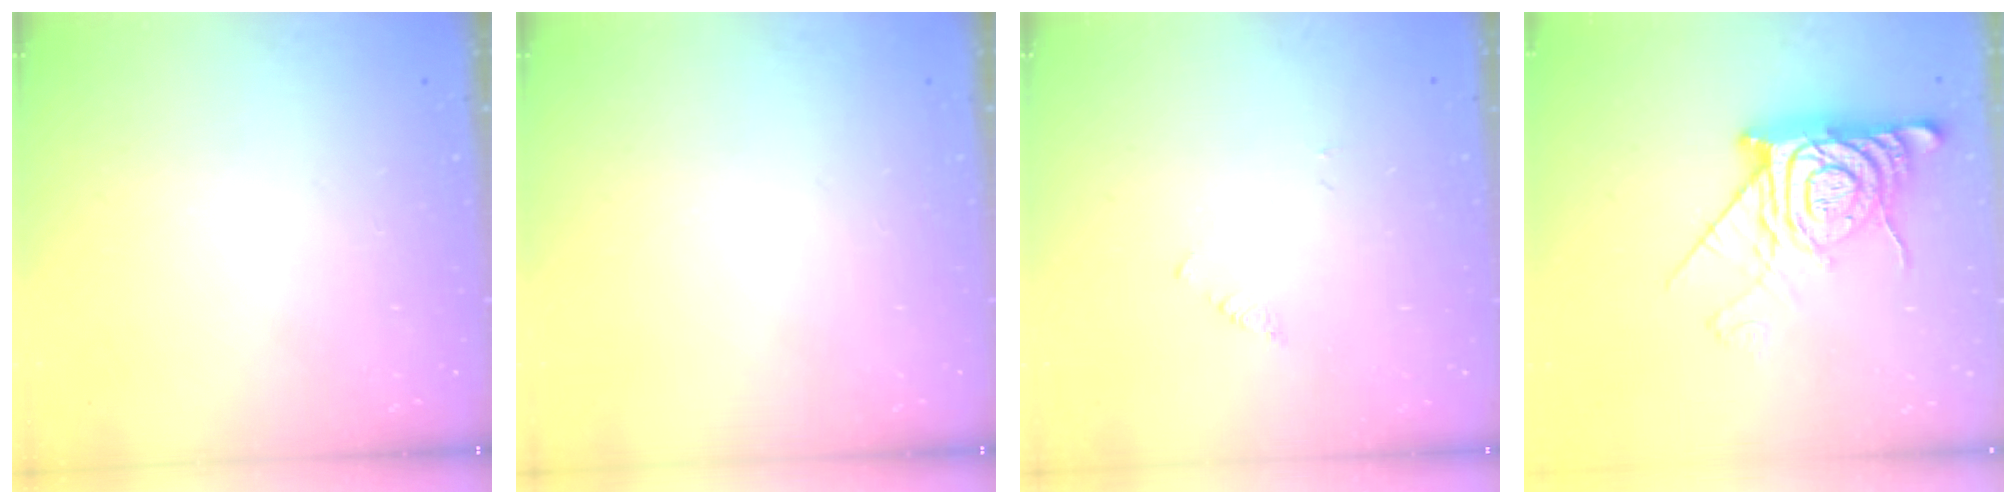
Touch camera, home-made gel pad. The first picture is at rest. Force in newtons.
{"total": 0.0}
{"total": 1.0, "press": 0.9, "slide": 0.2}
{"total": 15.0, "press": 15.0, "slide": 1.3}